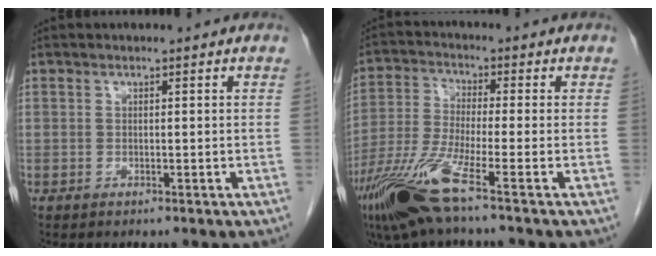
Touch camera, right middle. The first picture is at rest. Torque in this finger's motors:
{"motor_torque": [1.26, -0.88, 0.46, 0.21]}